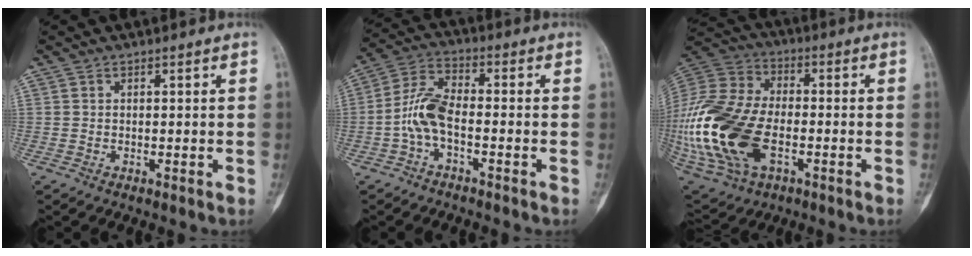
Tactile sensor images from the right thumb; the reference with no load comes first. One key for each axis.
{"total": 7.5, "fx": -2.1, "fy": 3.3, "fz": 6.4, "tx": -0.137, "ty": 0.027, "tz": -0.051}
{"total": 30.2, "fx": -6.4, "fy": 18.3, "fz": 23.2, "tx": -0.583, "ty": -0.018, "tz": -0.108}